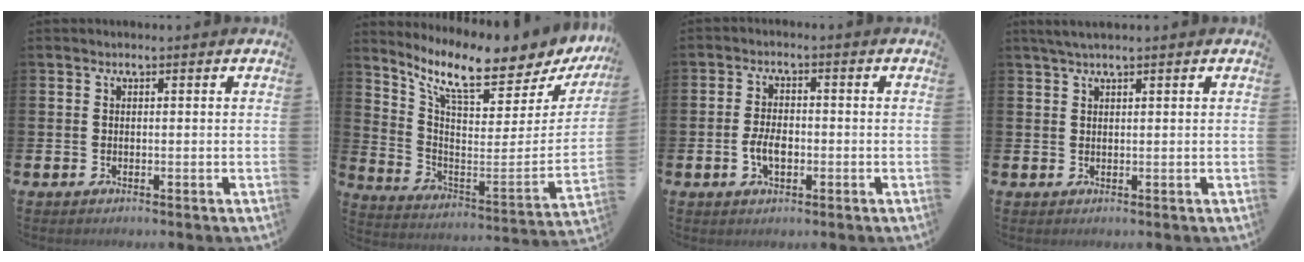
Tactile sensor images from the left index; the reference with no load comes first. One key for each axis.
{"total": 9.9, "fx": 8.2, "fy": 1.9, "fz": 5.2, "tx": -0.127, "ty": -0.071, "tz": 0.134}
{"total": 3.7, "fx": -0.8, "fy": 2.1, "fz": 2.9, "tx": -0.050, "ty": -0.001, "tz": -0.019}
{"total": 1.9, "fx": 1.5, "fy": 0.1, "fz": 1.1, "tx": -0.030, "ty": 0.007, "tz": 0.028}